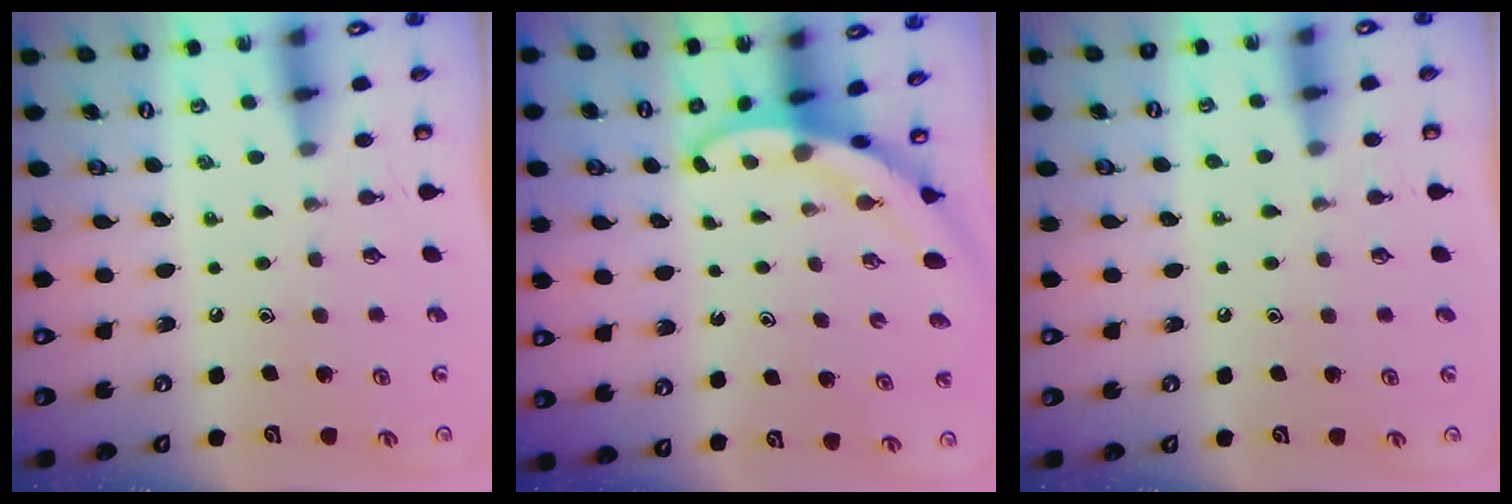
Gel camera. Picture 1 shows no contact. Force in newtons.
{"total": 3.7, "press": 3.7, "slide": 0.2}
{"total": 2.9, "press": 2.8, "slide": 0.4}